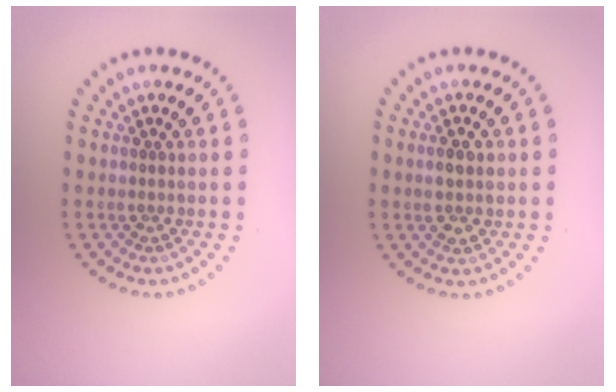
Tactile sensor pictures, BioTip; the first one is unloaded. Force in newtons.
{"total": 2.1, "press": 2.0, "slide": 0.1}